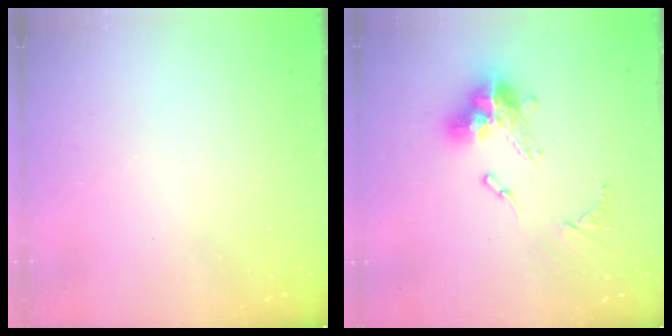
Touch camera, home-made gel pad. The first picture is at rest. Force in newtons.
{"total": 13.8, "press": 13.7, "slide": 1.4}